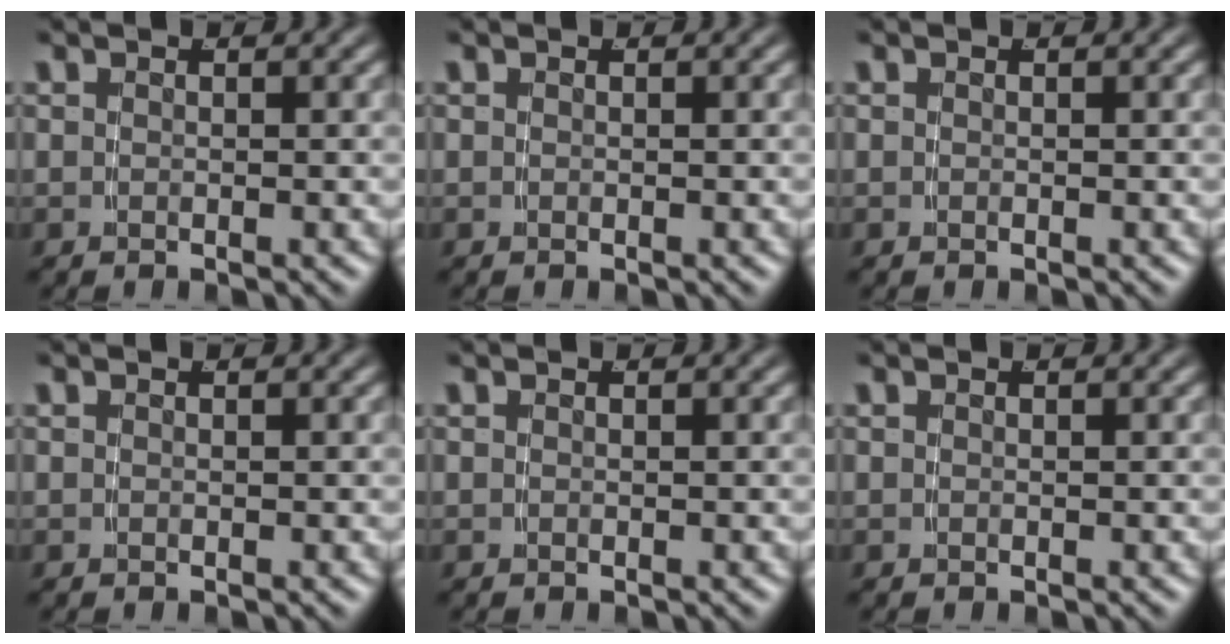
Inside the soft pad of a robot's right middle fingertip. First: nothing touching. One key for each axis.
{"total": 0.0}
{"total": 0.0}
{"total": 0.0}
{"total": 0.0}
{"total": 0.0}